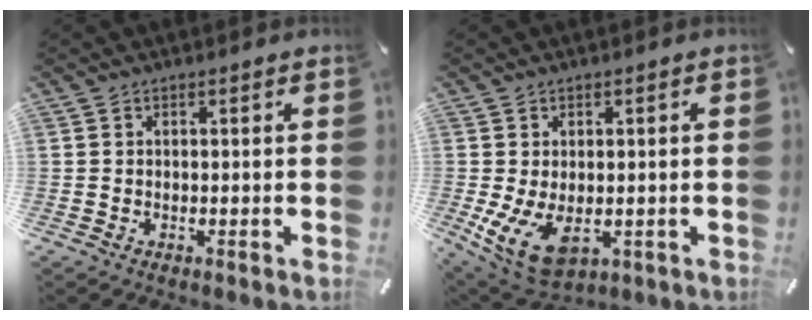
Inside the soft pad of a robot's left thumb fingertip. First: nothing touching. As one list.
[{"total": 9.2, "force": [-1.5, 5.7, 7.1], "torque": [-0.147, -0.013, -0.022]}]